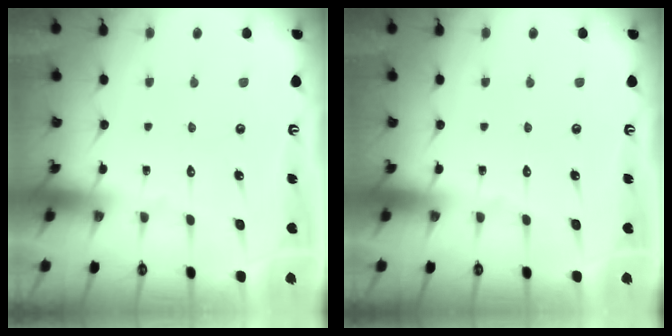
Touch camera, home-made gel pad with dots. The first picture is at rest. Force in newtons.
{"total": 0.0}